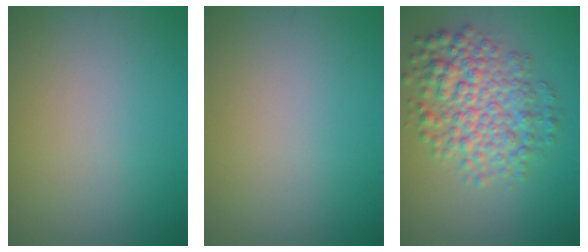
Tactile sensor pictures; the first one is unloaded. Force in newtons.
{"total": 0.0}
{"total": 6.3, "press": 6.3, "slide": 0.1}